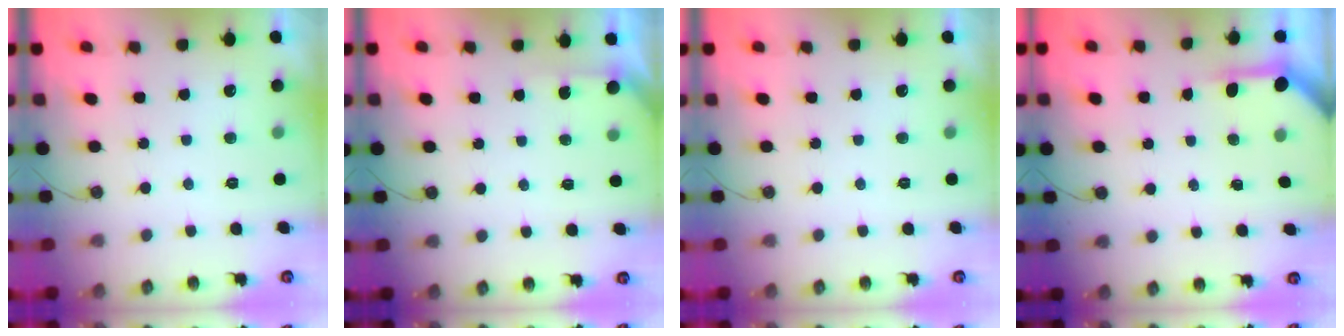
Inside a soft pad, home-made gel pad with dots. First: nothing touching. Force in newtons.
{"total": 1.5, "press": 1.5, "slide": 0.2}
{"total": 0.0}
{"total": 4.0, "press": 4.0, "slide": 0.3}